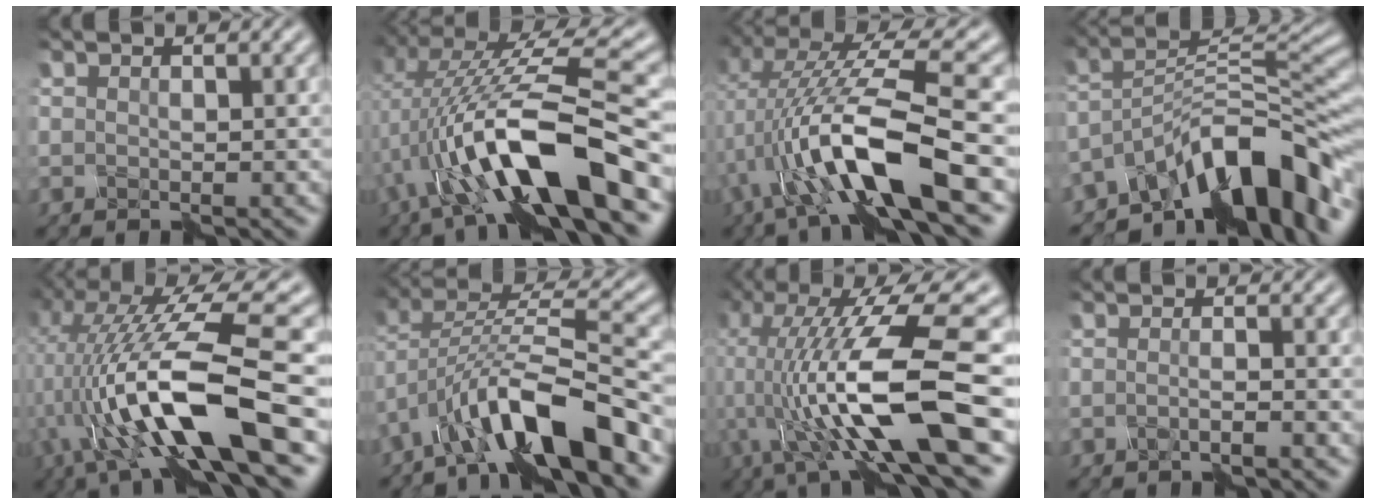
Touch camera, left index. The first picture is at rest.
{"total": 12.1, "force": [-2.4, 3.3, 11.4], "torque": [-0.195, 0.014, -0.046]}
{"total": 10.9, "force": [-2.0, 2.8, 10.3], "torque": [-0.191, 0.009, -0.038]}
{"total": 11.9, "force": [-8.4, 3.9, 7.5], "torque": [-0.093, 0.020, -0.156]}
{"total": 13.2, "force": [-3.5, 3.7, 12.2], "torque": [-0.229, 0.006, -0.059]}
{"total": 10.2, "force": [-5.7, 3.0, 7.9], "torque": [-0.132, 0.015, -0.104]}
{"total": 14.2, "force": [-2.4, 3.5, 13.6], "torque": [-0.261, 0.009, -0.033]}
{"total": 1.7, "force": [-0.9, 0.7, 1.3], "torque": [0.001, -0.011, -0.031]}